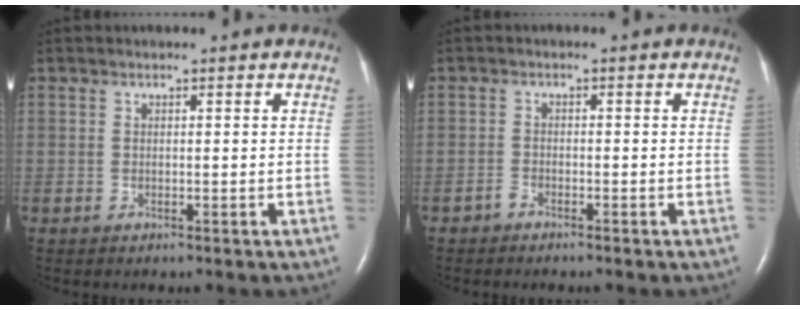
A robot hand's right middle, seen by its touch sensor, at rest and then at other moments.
{"total": 1.0, "force": [-1.0, 0.3, 0.3], "torque": [-0.010, 0.000, -0.018]}